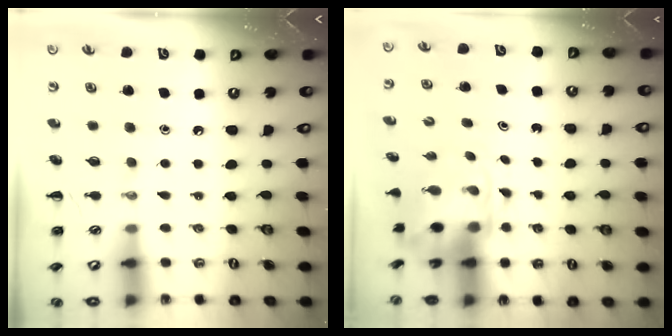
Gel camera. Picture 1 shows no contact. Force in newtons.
{"total": 3.6, "press": 3.5, "slide": 1.0}